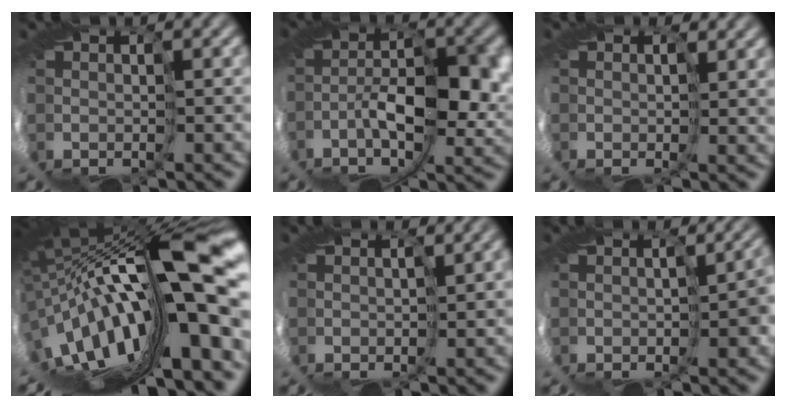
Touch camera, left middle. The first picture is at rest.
{"total": 5.9, "force": [-0.8, 2.4, 5.4], "torque": [-0.125, -0.007, -0.014]}
{"total": 2.7, "force": [1.6, 1.5, 1.6], "torque": [-0.042, 0.002, 0.024]}
{"total": 14.9, "force": [-0.7, 3.3, 14.5], "torque": [-0.241, -0.016, -0.017]}
{"total": 1.8, "force": [-0.1, 0.5, 1.7], "torque": [-0.040, 0.002, 0.001]}
{"total": 4.0, "force": [-1.1, 1.6, 3.5], "torque": [-0.040, 0.002, -0.008]}